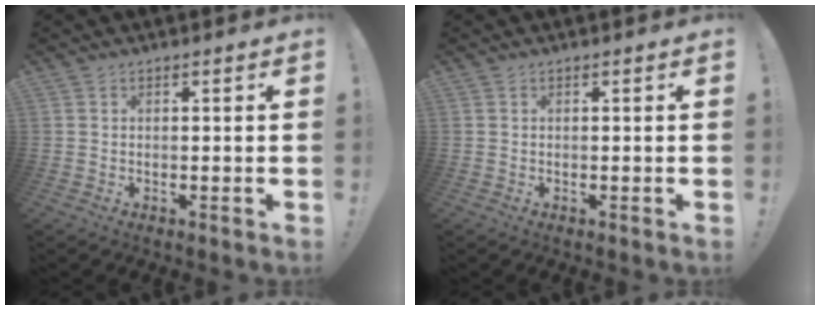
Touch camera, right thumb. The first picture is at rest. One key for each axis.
{"total": 0.0}